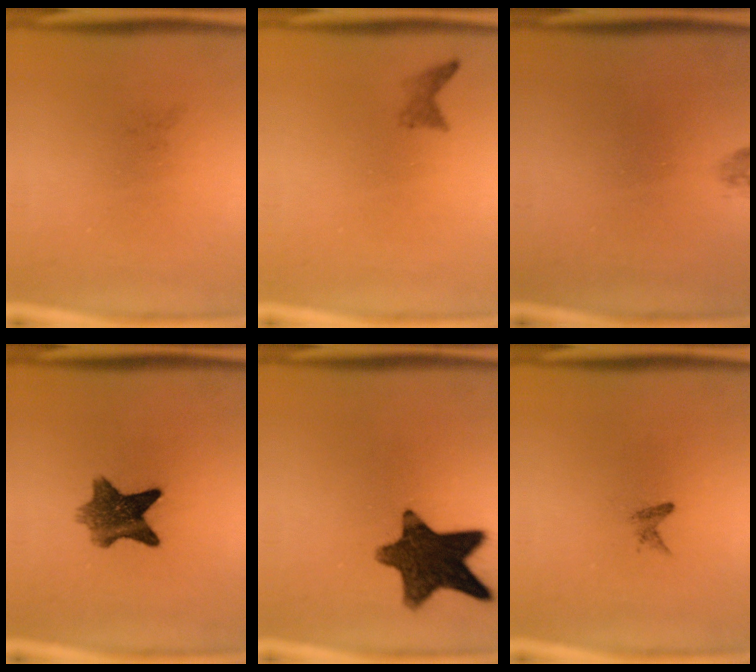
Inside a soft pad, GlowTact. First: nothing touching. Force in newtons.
{"total": 1.1}
{"total": 0.8}
{"total": 7.8}
{"total": 13.3}
{"total": 0.9}